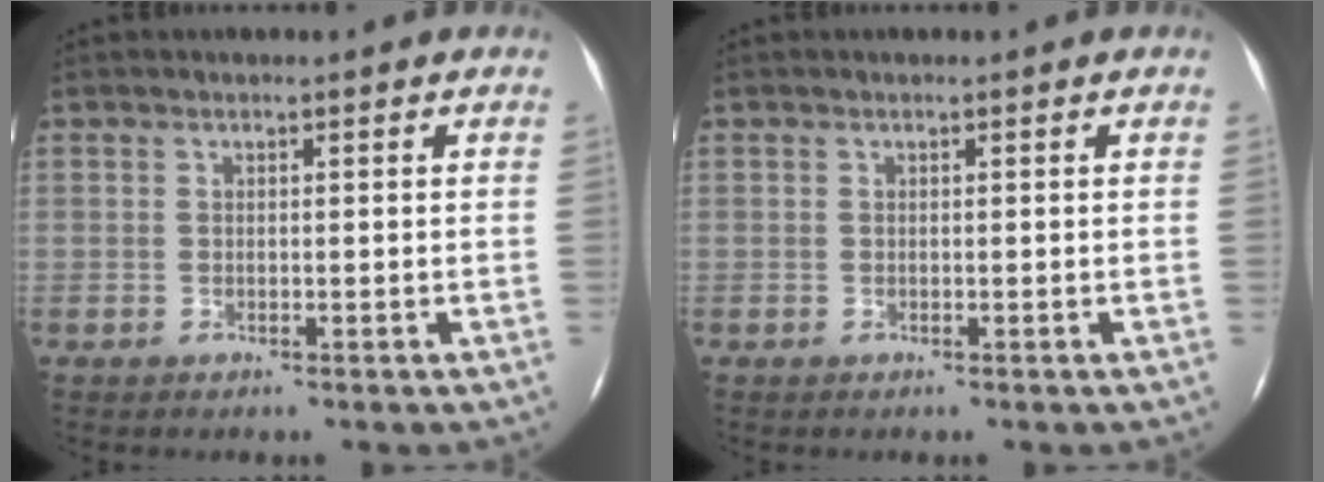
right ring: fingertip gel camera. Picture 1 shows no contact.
{"total": 0.0}